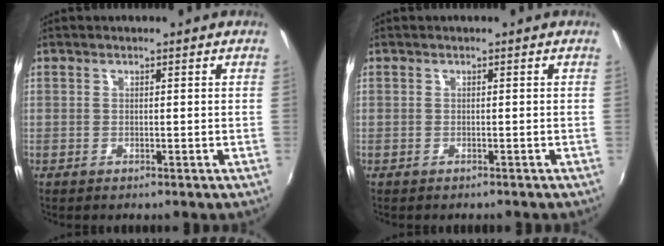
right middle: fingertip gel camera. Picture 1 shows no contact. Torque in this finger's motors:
{"motor_torque": [0.62, -0.78, 0.06, 0.04]}